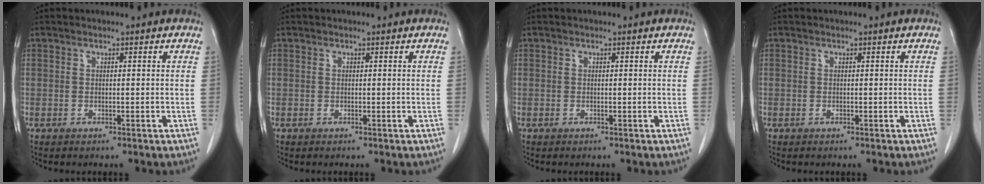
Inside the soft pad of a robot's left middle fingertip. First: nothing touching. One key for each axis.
{"total": 0.0}
{"total": 0.0}
{"total": 0.0}